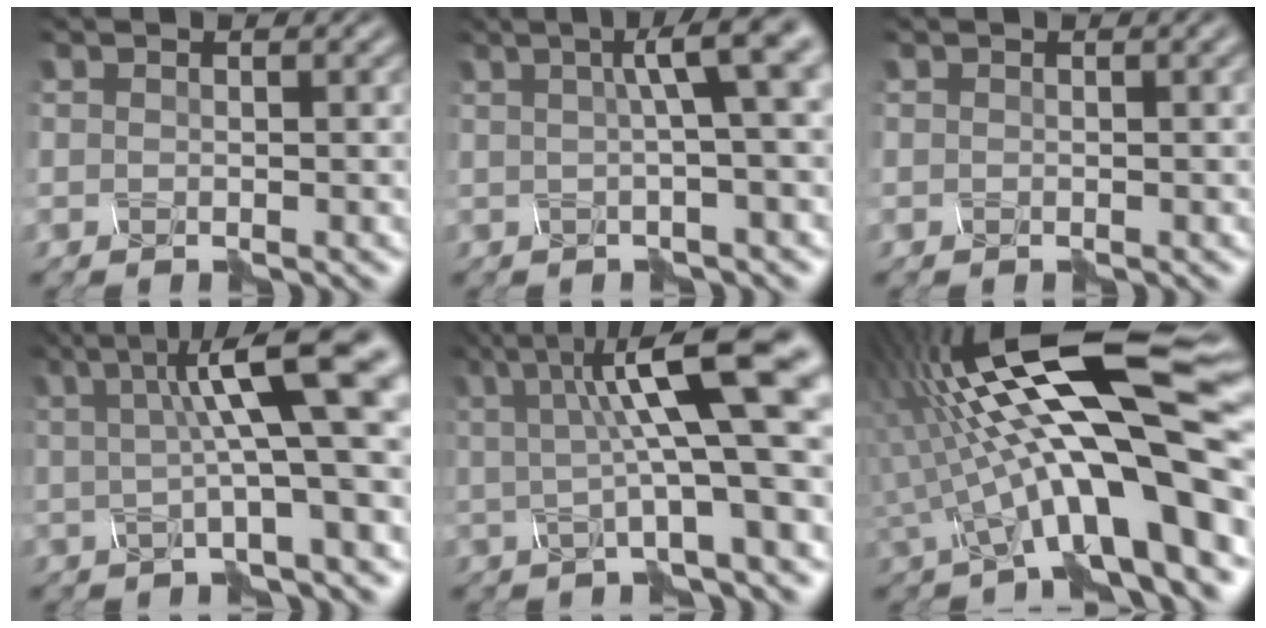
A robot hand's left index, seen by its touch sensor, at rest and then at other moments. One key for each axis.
{"total": 4.3, "fx": 0.2, "fy": 0.0, "fz": 4.3, "tx": -0.057, "ty": -0.004, "tz": 0.035}
{"total": 1.0, "fx": 0.5, "fy": 0.4, "fz": 0.8, "tx": -0.005, "ty": 0.006, "tz": 0.009}
{"total": 6.8, "fx": 0.5, "fy": 0.5, "fz": 6.7, "tx": -0.115, "ty": -0.015, "tz": 0.040}
{"total": 8.2, "fx": 0.9, "fy": 1.2, "fz": 8.0, "tx": -0.146, "ty": -0.016, "tz": 0.048}
{"total": 14.2, "fx": -2.1, "fy": 2.9, "fz": 13.7, "tx": -0.244, "ty": 0.007, "tz": -0.001}